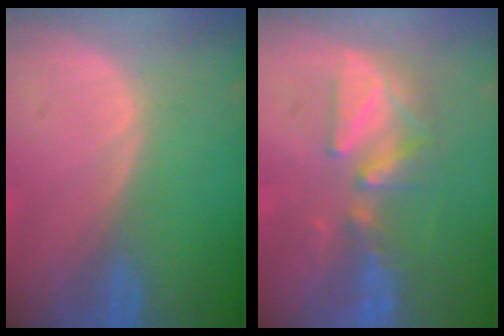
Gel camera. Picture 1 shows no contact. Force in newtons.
{"total": 7.6, "press": 7.5, "slide": 1.5}